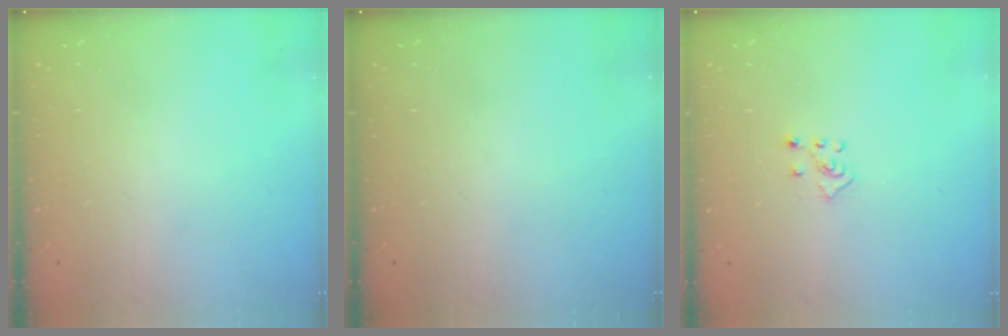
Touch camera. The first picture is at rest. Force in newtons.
{"total": 0.0}
{"total": 2.3, "press": 2.3, "slide": 0.5}